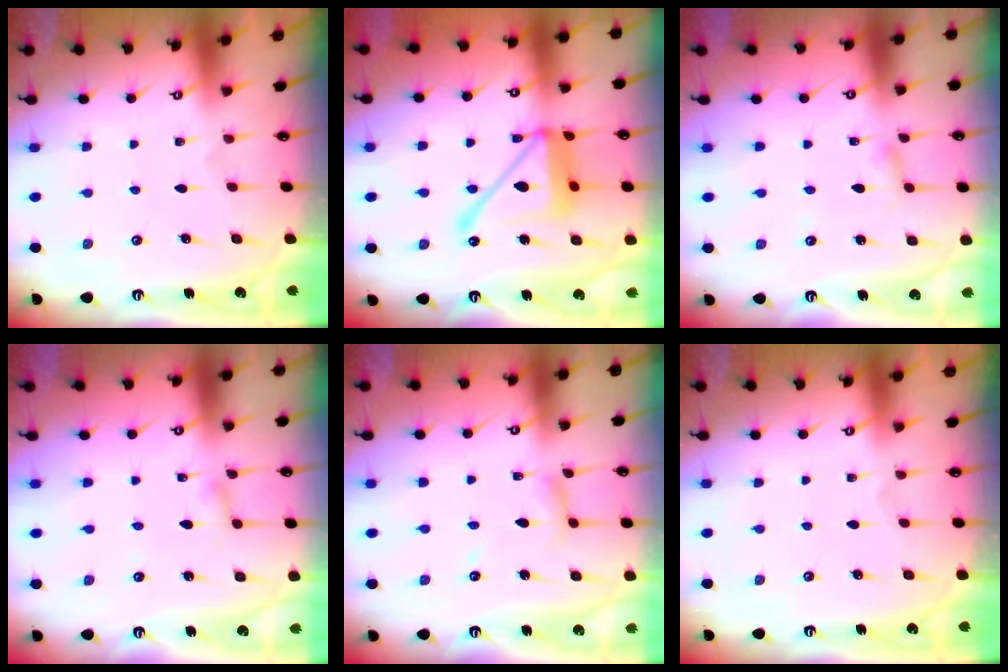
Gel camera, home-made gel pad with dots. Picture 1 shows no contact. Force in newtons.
{"total": 17.0, "press": 16.9, "slide": 1.6}
{"total": 2.0, "press": 2.0, "slide": 0.2}
{"total": 2.1, "press": 2.1, "slide": 0.2}
{"total": 6.0, "press": 6.0, "slide": 0.5}
{"total": 0.0}